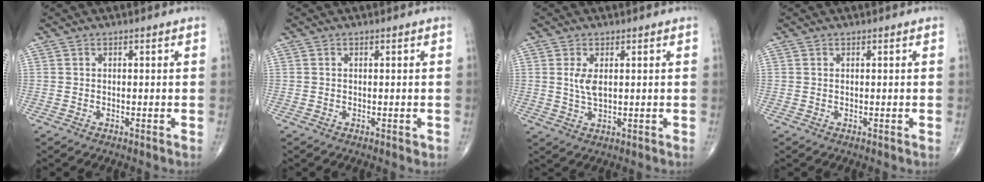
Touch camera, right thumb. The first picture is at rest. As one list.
[{"total": 0.7, "force": [-0.2, 0.4, 0.5], "torque": [-0.006, -0.001, -0.002]}, {"total": 3.9, "force": [0.8, 1.8, 3.4], "torque": [-0.069, -0.007, 0.022]}, {"total": 0.0}]